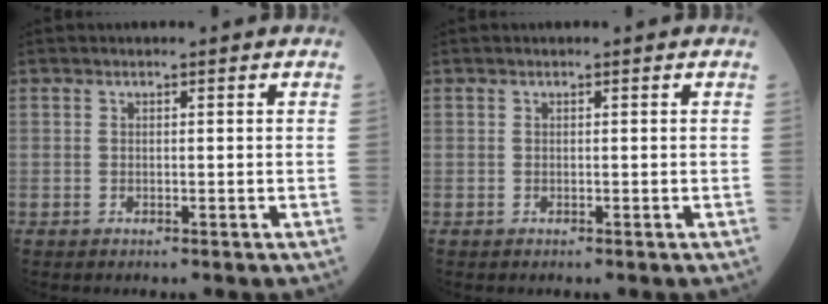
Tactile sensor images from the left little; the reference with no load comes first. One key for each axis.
{"total": 0.0}